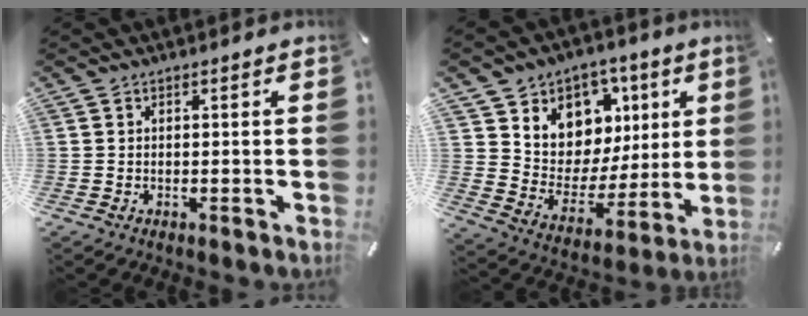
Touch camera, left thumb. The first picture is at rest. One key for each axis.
{"total": 9.8, "fx": 4.4, "fy": 8.7, "fz": 1.6, "tx": -0.029, "ty": -0.058, "tz": 0.086}